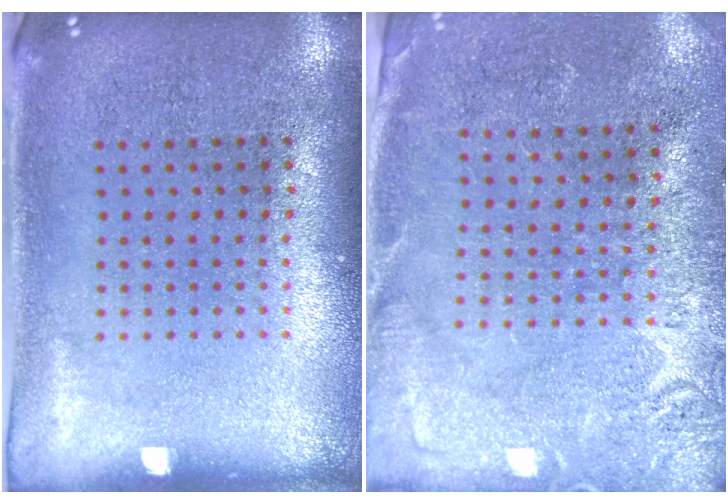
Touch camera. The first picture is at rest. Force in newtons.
{"total": 2.7, "press": 2.7, "slide": 0.7}